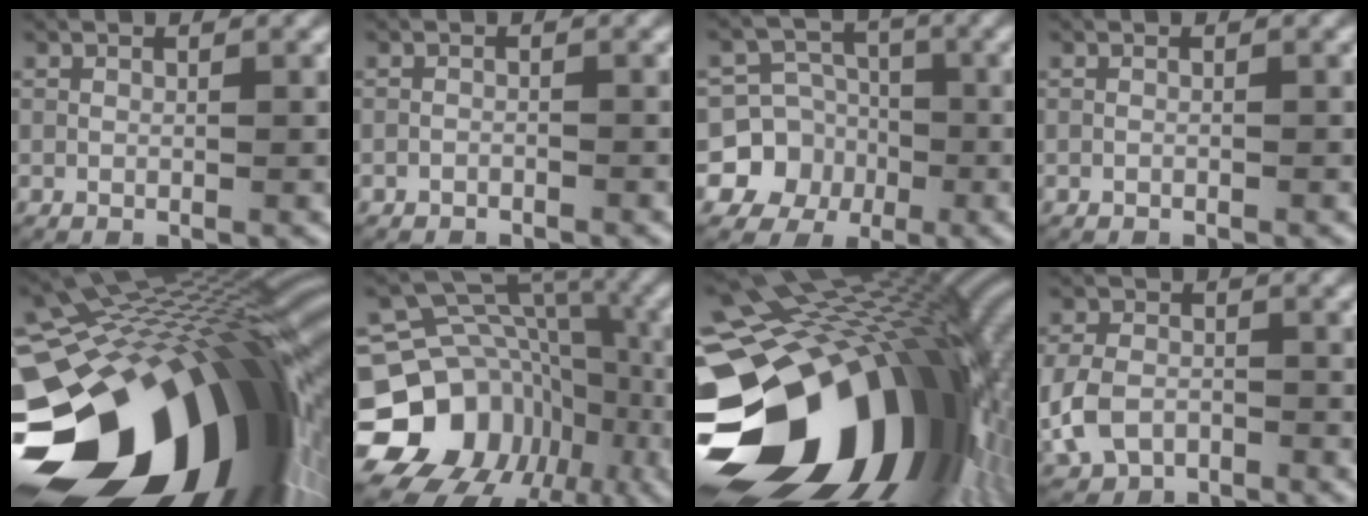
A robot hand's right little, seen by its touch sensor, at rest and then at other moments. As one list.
[{"total": 0.7, "force": [-0.6, 0.3, 0.0], "torque": [-0.001, -0.002, -0.011]}, {"total": 13.0, "force": [-3.2, 11.8, 4.3], "torque": [-0.102, -0.049, -0.055]}, {"total": 0.0}, {"total": 36.4, "force": [-9.5, 21.5, 27.7], "torque": [-0.391, -0.051, -0.122]}, {"total": 19.1, "force": [-3.2, 15.8, 10.3], "torque": [-0.183, -0.049, -0.045]}, {"total": 32.5, "force": [-6.0, 20.1, 24.8], "torque": [-0.366, -0.041, -0.079]}, {"total": 4.4, "force": [-1.8, 3.7, 1.7], "torque": [-0.055, -0.012, -0.029]}]